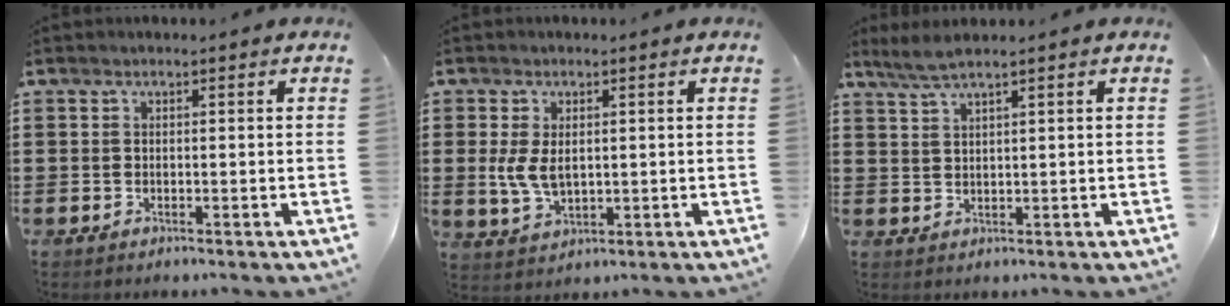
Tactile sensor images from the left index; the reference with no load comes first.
{"total": 5.1, "force": [0.4, 3.2, 4.0], "torque": [-0.102, 0.002, 0.002]}
{"total": 2.8, "force": [2.1, -0.1, 1.9], "torque": [-0.039, 0.002, 0.039]}